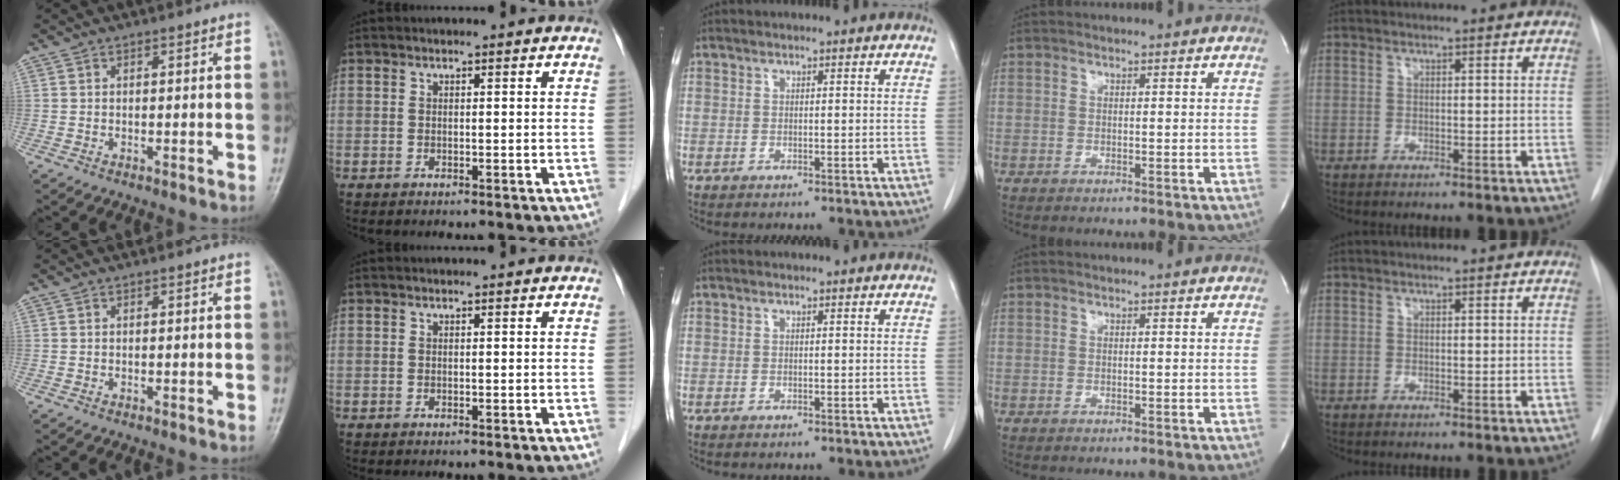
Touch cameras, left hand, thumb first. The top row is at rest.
{}